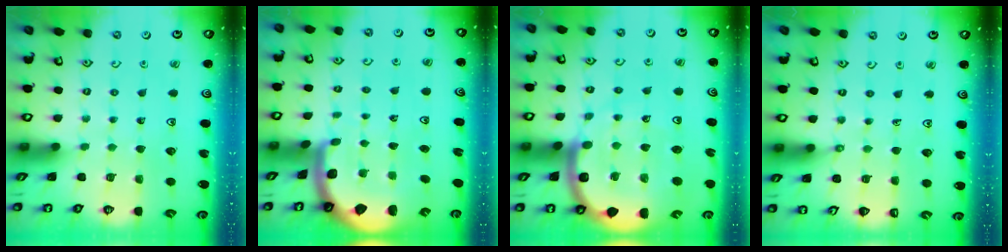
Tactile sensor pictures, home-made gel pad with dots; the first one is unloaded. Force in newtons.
{"total": 3.1, "press": 3.0, "slide": 0.6}
{"total": 14.5, "press": 14.0, "slide": 3.5}
{"total": 2.7, "press": 2.7, "slide": 0.5}